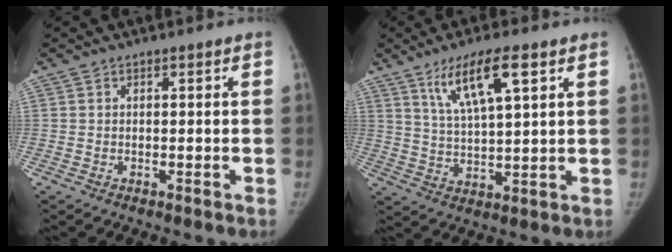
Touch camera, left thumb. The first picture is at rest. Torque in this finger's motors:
{"motor_torque": [-0.02, -0.03, 1.25, -0.85, 0.06]}